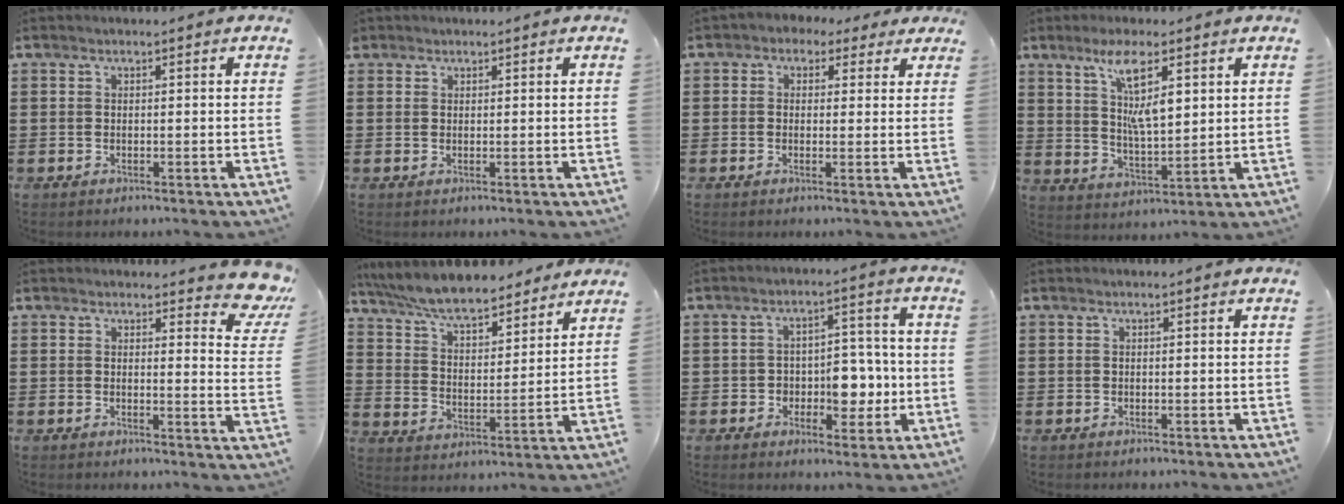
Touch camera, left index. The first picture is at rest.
{"total": 0.8, "force": [0.6, 0.5, 0.1], "torque": [-0.004, 0.003, 0.013]}
{"total": 2.1, "force": [0.7, 1.8, 0.8], "torque": [-0.025, 0.009, 0.011]}
{"total": 8.9, "force": [4.1, 2.7, 7.4], "torque": [-0.146, 0.004, 0.069]}
{"total": 4.1, "force": [3.6, 0.9, 1.9], "torque": [-0.028, -0.018, 0.060]}
{"total": 8.4, "force": [7.6, 1.4, 3.4], "torque": [-0.095, -0.033, 0.136]}
{"total": 6.5, "force": [-1.4, 4.8, 4.2], "torque": [-0.068, 0.010, -0.029]}
{"total": 0.0}